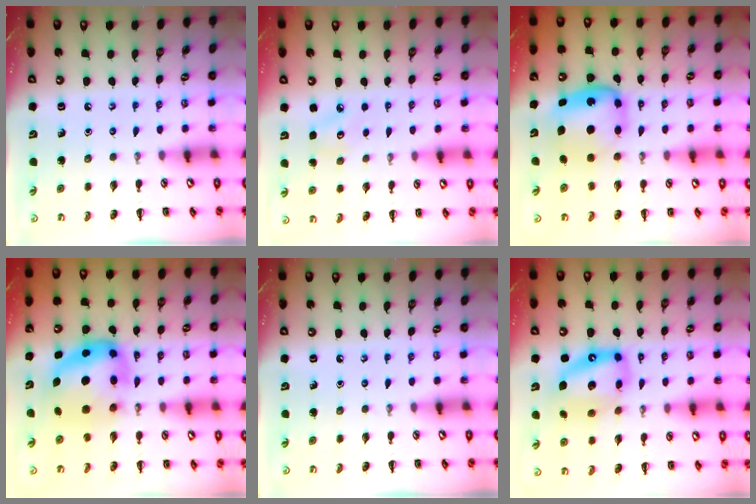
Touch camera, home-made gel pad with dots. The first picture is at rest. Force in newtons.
{"total": 3.4, "press": 3.3, "slide": 0.7}
{"total": 6.9, "press": 6.8, "slide": 1.4}
{"total": 7.8, "press": 7.5, "slide": 2.1}
{"total": 0.0}
{"total": 14.2, "press": 13.7, "slide": 3.9}